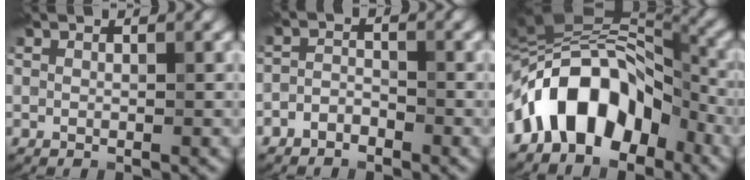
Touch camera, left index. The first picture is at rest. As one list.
[{"total": 1.9, "force": [-1.8, 0.7, 0.1], "torque": [0.023, 0.011, -0.045]}, {"total": 11.6, "force": [-5.8, 6.4, 7.7], "torque": [-0.111, 0.024, -0.114]}]